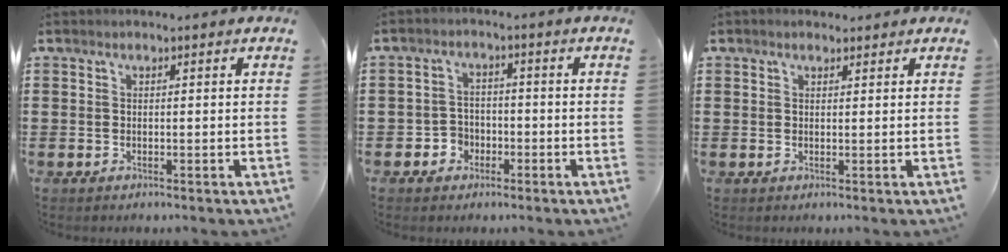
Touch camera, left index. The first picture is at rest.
{"total": 3.0, "force": [-1.8, 2.3, 0.5], "torque": [-0.019, 0.006, -0.041]}
{"total": 0.9, "force": [0.8, 0.4, 0.2], "torque": [-0.005, 0.003, 0.016]}